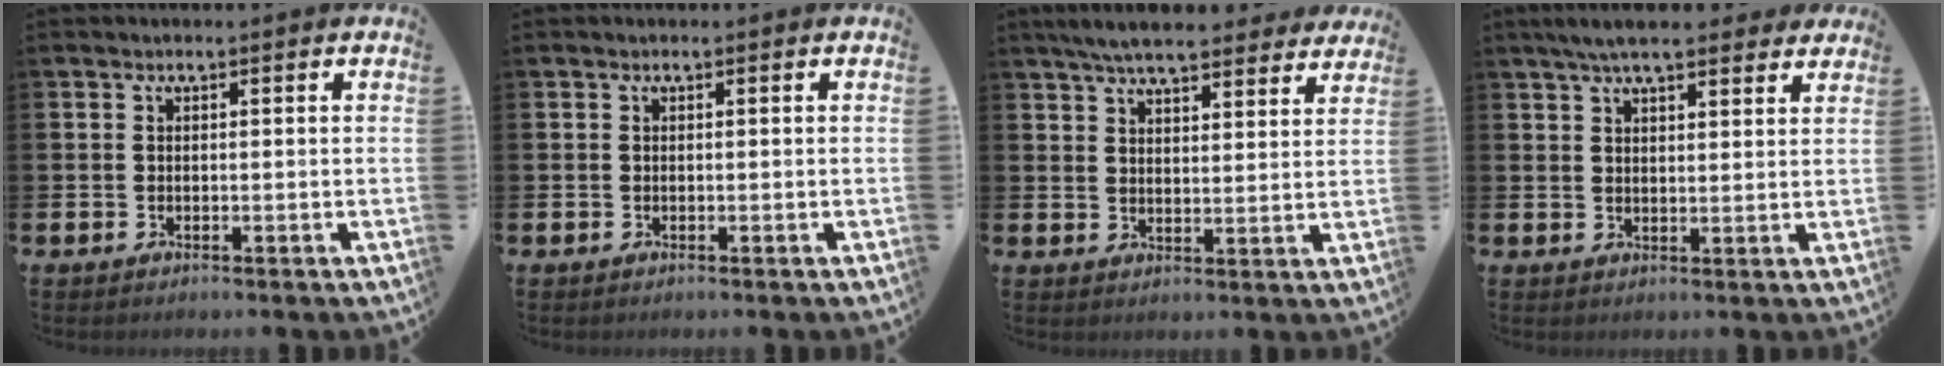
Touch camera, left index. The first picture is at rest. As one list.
[{"total": 0.0}, {"total": 6.7, "force": [6.3, 1.1, 2.0], "torque": [-0.048, -0.028, 0.112]}, {"total": 5.5, "force": [4.8, 1.2, 2.3], "torque": [-0.055, -0.009, 0.088]}]